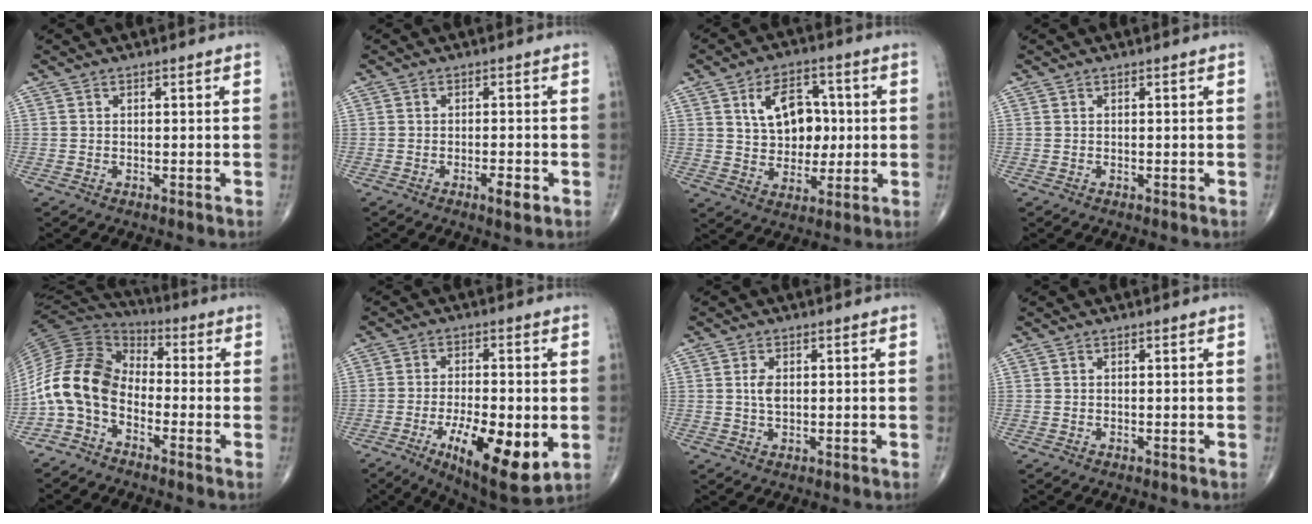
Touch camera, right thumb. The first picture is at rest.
{"total": 3.0, "force": [-1.4, 0.8, 2.5], "torque": [-0.043, -0.001, -0.024]}
{"total": 11.7, "force": [2.3, 8.2, 8.1], "torque": [-0.089, 0.001, 0.041]}
{"total": 0.0}
{"total": 12.7, "force": [-4.2, 8.2, 8.7], "torque": [-0.173, 0.064, -0.103]}
{"total": 15.8, "force": [-4.7, 5.3, 14.1], "torque": [-0.224, -0.009, -0.064]}
{"total": 2.9, "force": [0.5, 1.6, 2.3], "torque": [-0.044, -0.001, 0.010]}
{"total": 0.0}